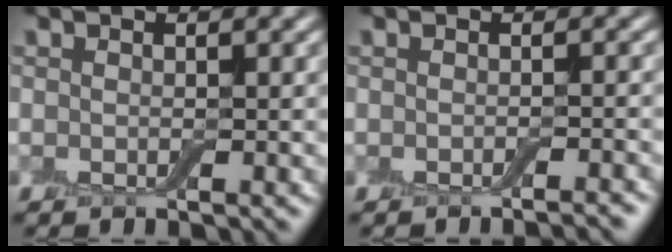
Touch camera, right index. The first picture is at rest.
{"total": 1.5, "force": [-1.1, 0.2, 0.9], "torque": [-0.002, -0.001, -0.019]}